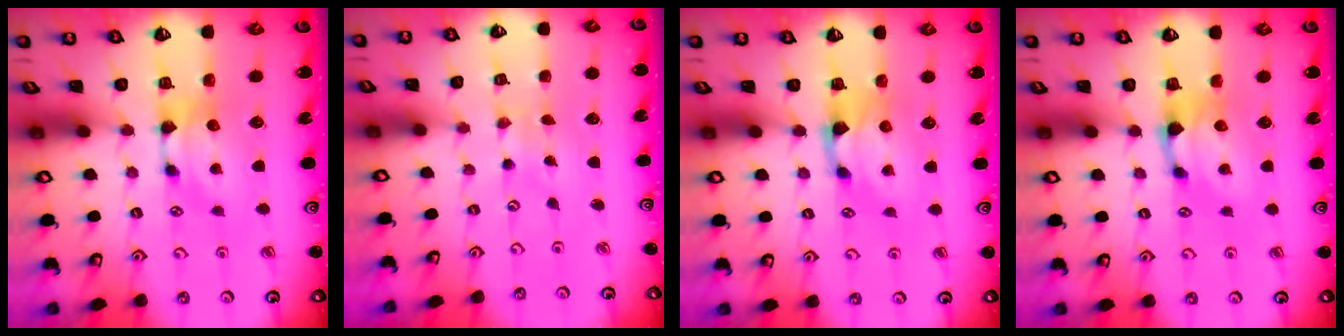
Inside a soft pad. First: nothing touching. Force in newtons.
{"total": 4.4, "press": 4.4, "slide": 0.2}
{"total": 1.2, "press": 0.2, "slide": 1.2}
{"total": 1.1, "press": 0.4, "slide": 1.0}